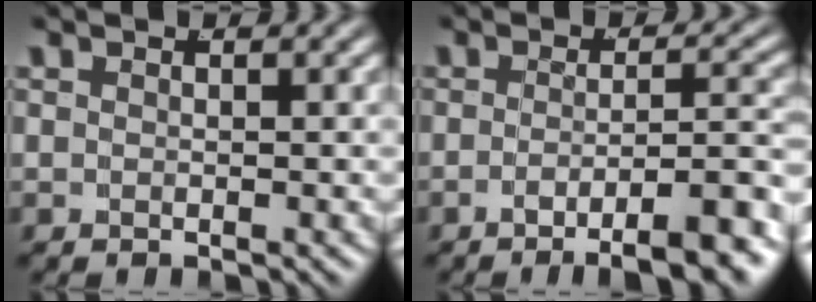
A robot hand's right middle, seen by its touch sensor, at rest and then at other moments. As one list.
[{"total": 7.3, "force": [-5.3, 1.1, 4.8], "torque": [-0.055, -0.005, -0.081]}]